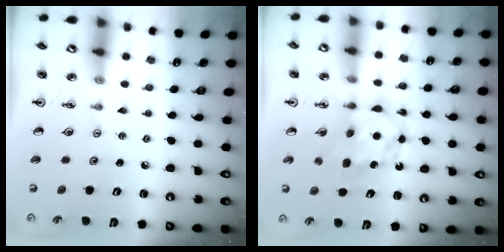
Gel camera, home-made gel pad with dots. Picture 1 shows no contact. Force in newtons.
{"total": 6.3, "press": 6.3, "slide": 0.5}